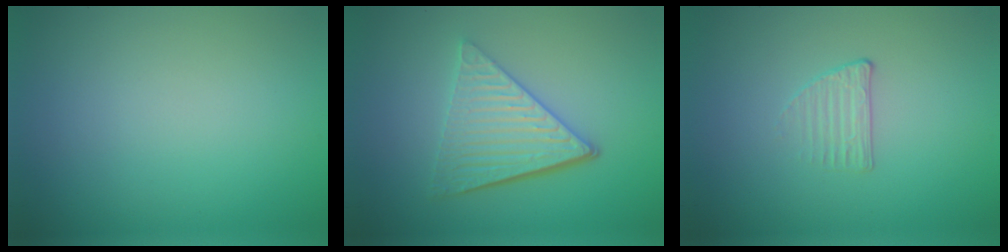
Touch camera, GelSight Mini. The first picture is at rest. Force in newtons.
{"total": 5.2, "press": 3.8, "slide": 3.5}
{"total": 1.2, "press": 0.6, "slide": 1.0}